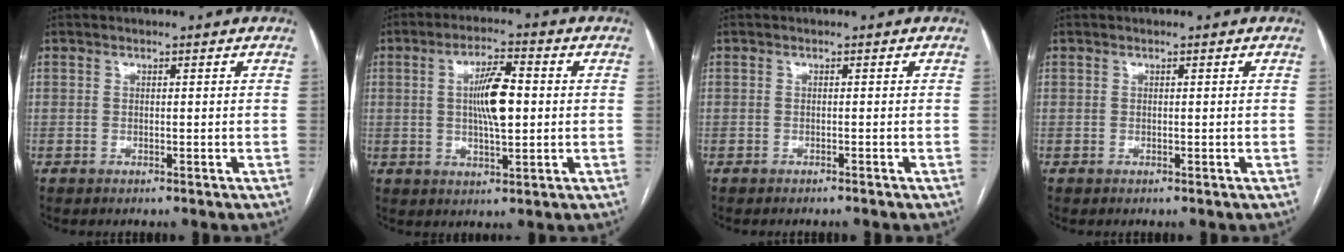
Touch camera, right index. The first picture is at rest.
{"total": 7.8, "force": [0.6, 1.6, 7.6], "torque": [-0.140, 0.009, 0.009]}
{"total": 0.9, "force": [-0.7, -0.4, 0.2], "torque": [-0.004, 0.002, -0.014]}
{"total": 0.0}